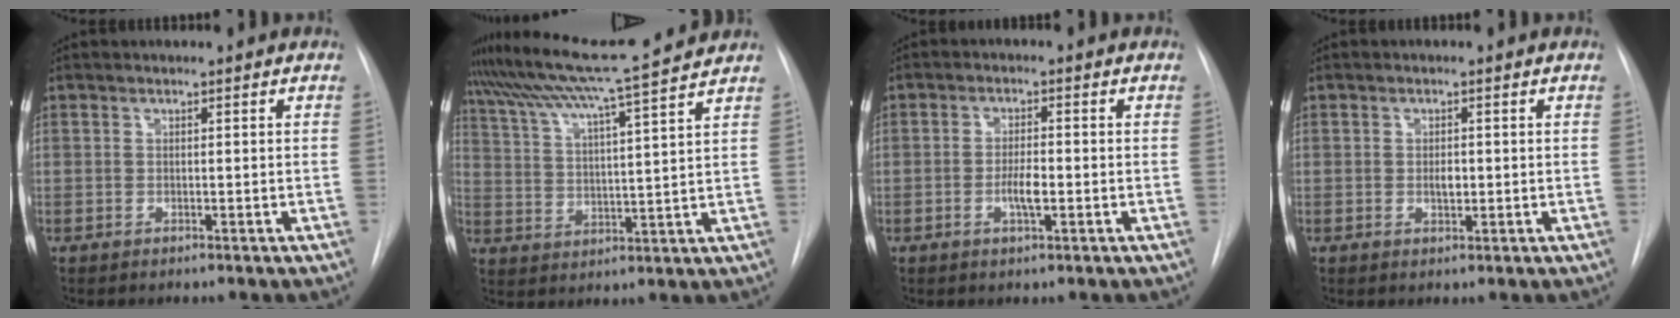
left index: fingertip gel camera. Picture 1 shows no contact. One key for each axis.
{"total": 16.3, "fx": 14.4, "fy": -1.6, "fz": 7.6, "tx": -0.139, "ty": -0.001, "tz": 0.217}
{"total": 3.5, "fx": -1.0, "fy": 0.8, "fz": 3.3, "tx": -0.061, "ty": 0.000, "tz": -0.016}
{"total": 2.3, "fx": -0.1, "fy": 1.4, "fz": 1.8, "tx": -0.029, "ty": 0.000, "tz": 0.001}